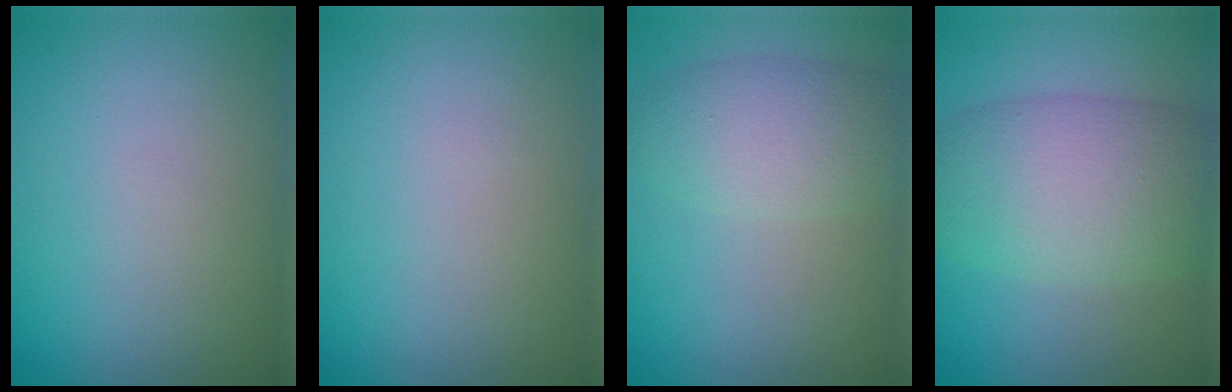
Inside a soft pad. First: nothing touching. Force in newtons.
{"total": 0.0}
{"total": 4.6, "press": 4.6, "slide": 0.3}
{"total": 8.8, "press": 8.8, "slide": 0.5}